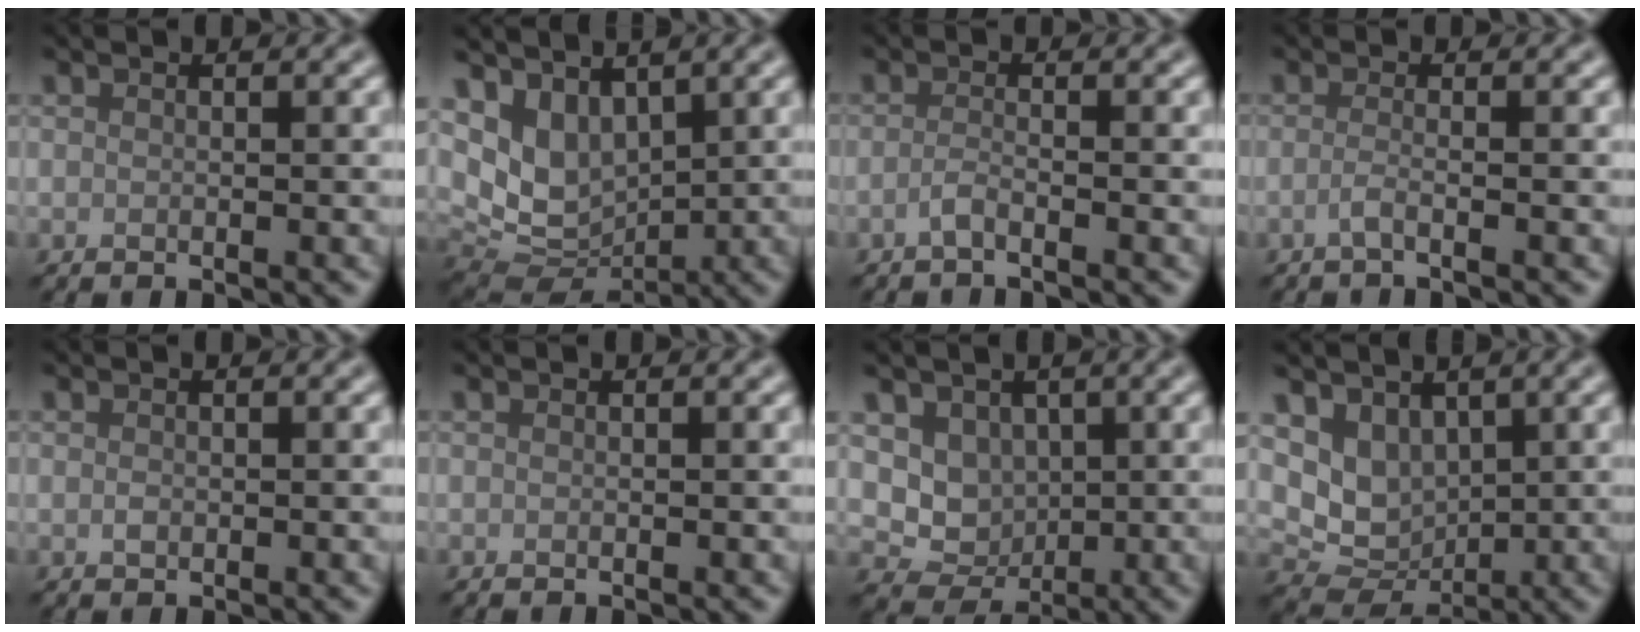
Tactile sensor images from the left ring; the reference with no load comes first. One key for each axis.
{"total": 5.5, "fx": 2.5, "fy": 3.5, "fz": 3.4, "tx": -0.071, "ty": -0.013, "tz": 0.045}
{"total": 1.5, "fx": -1.1, "fy": 0.2, "fz": 0.9, "tx": -0.018, "ty": 0.000, "tz": -0.027}
{"total": 1.6, "fx": -0.8, "fy": 0.4, "fz": 1.3, "tx": -0.019, "ty": -0.004, "tz": -0.026}
{"total": 0.5, "fx": -0.3, "fy": 0.3, "fz": 0.3, "tx": -0.009, "ty": -0.003, "tz": -0.006}
{"total": 0.0}
{"total": 3.7, "fx": 0.5, "fy": 3.1, "fz": 1.9, "tx": -0.026, "ty": -0.011, "tz": 0.013}
{"total": 5.4, "fx": 1.6, "fy": 4.0, "fz": 3.2, "tx": -0.063, "ty": -0.016, "tz": 0.034}